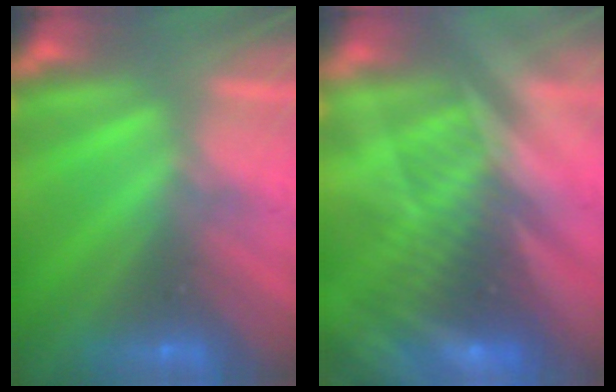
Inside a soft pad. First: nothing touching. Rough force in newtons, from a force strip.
{"total": 2.9}